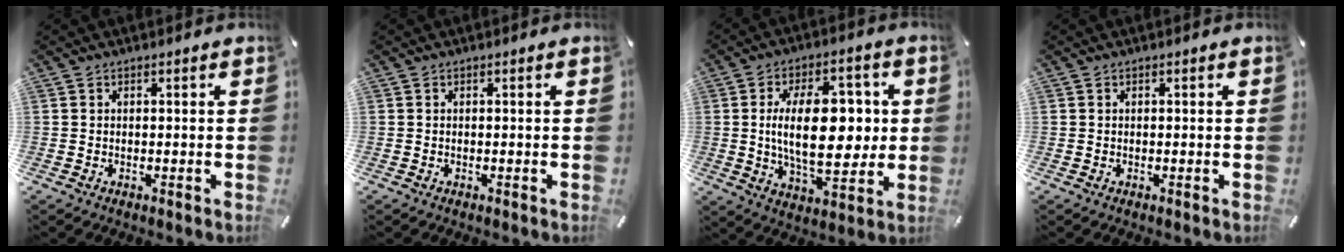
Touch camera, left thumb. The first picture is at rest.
{"total": 0.0}
{"total": 18.6, "force": [1.6, 10.0, 15.7], "torque": [-0.263, -0.003, 0.020]}
{"total": 0.0}